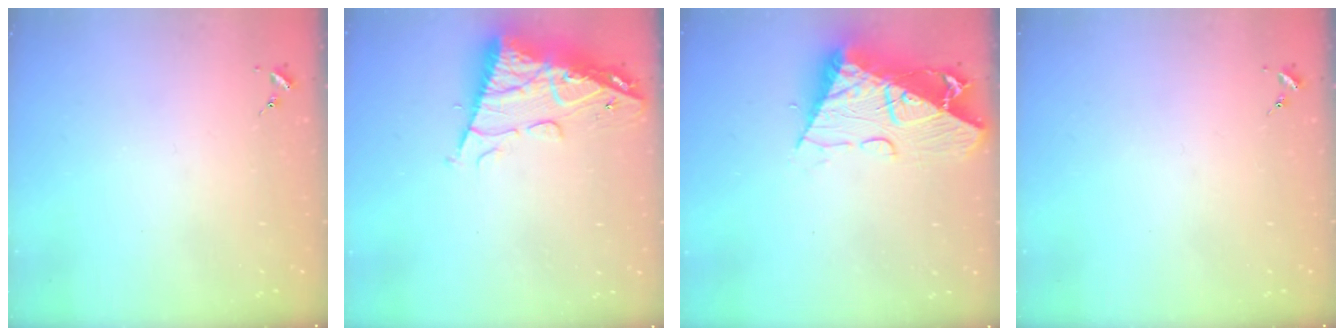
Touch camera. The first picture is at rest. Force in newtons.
{"total": 14.0, "press": 13.9, "slide": 1.3}
{"total": 17.8, "press": 17.7, "slide": 1.8}
{"total": 0.0}